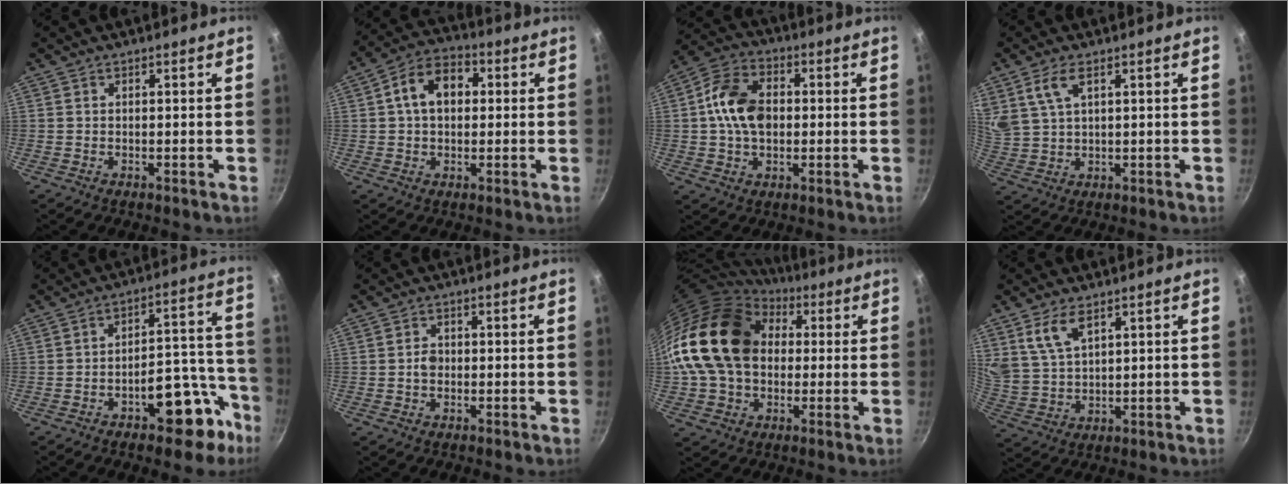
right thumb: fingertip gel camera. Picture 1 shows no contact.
{"total": 10.1, "force": [1.6, 7.1, 7.0], "torque": [-0.086, 0.025, 0.012]}
{"total": 12.0, "force": [0.5, 8.3, 8.7], "torque": [-0.138, 0.020, -0.007]}
{"total": 6.2, "force": [3.1, 2.8, 4.6], "torque": [-0.089, -0.005, 0.070]}
{"total": 13.7, "force": [-7.3, 6.8, 9.4], "torque": [-0.063, 0.080, -0.093]}
{"total": 2.2, "force": [-0.3, 1.7, 1.4], "torque": [-0.018, 0.008, -0.006]}
{"total": 22.6, "force": [3.6, 16.9, 14.7], "torque": [-0.265, 0.040, 0.058]}
{"total": 7.6, "force": [4.2, 3.7, 5.1], "torque": [-0.092, -0.019, 0.096]}